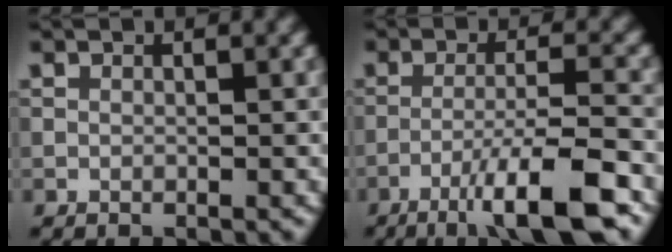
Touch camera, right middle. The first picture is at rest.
{"total": 7.9, "force": [-4.7, 1.0, 6.3], "torque": [-0.098, 0.007, -0.081]}